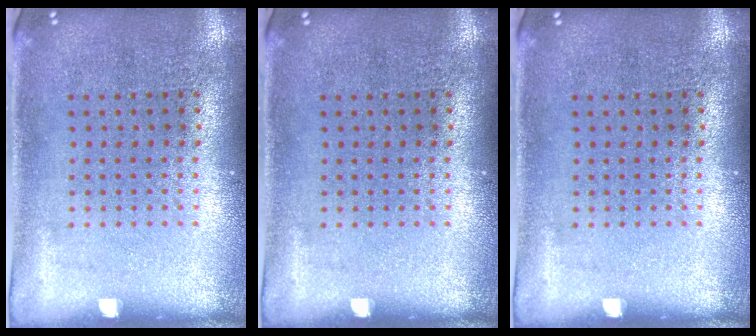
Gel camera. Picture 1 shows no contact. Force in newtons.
{"total": 0.0}
{"total": 0.0}